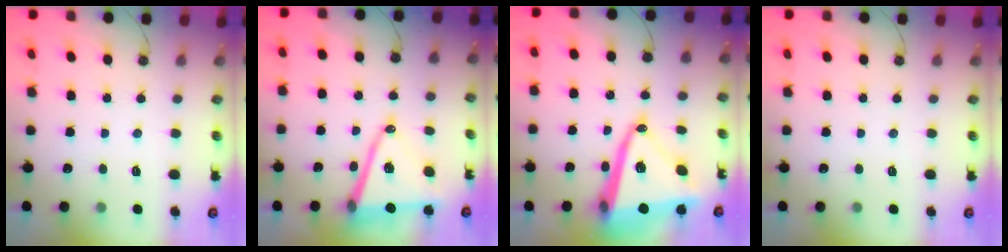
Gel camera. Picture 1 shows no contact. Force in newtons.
{"total": 14.4, "press": 13.8, "slide": 4.0}
{"total": 21.0, "press": 20.8, "slide": 2.6}
{"total": 0.0}